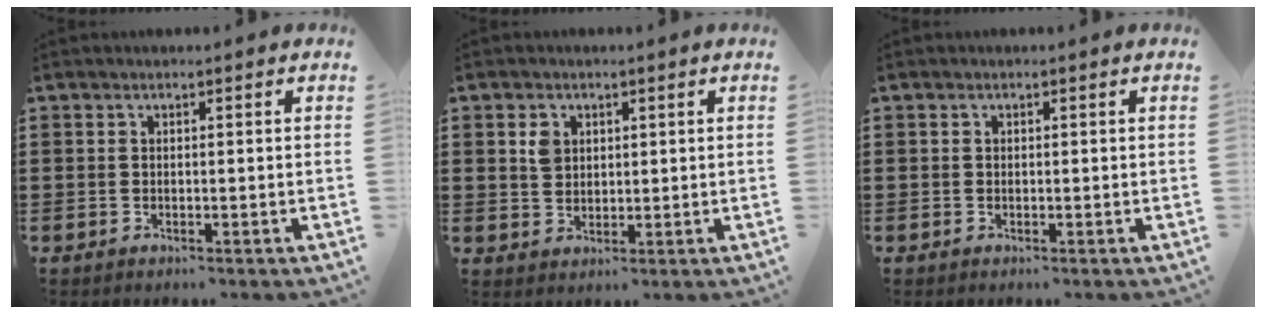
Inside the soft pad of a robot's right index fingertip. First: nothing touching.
{"total": 2.8, "force": [1.2, 2.2, 1.2], "torque": [-0.032, 0.009, 0.022]}
{"total": 0.0}